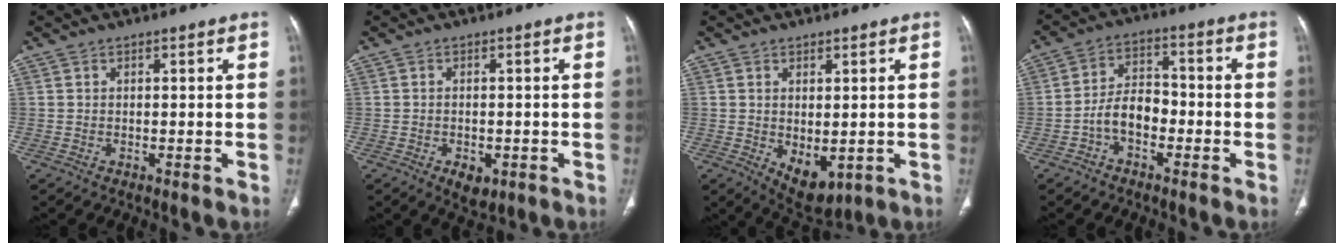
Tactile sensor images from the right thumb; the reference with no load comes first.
{"total": 3.9, "force": [-1.6, 2.3, 2.7], "torque": [-0.034, 0.003, -0.016]}
{"total": 6.8, "force": [-1.2, 3.8, 5.5], "torque": [-0.073, -0.010, 0.003]}
{"total": 7.0, "force": [-2.8, 4.3, 4.8], "torque": [-0.073, 0.036, -0.059]}